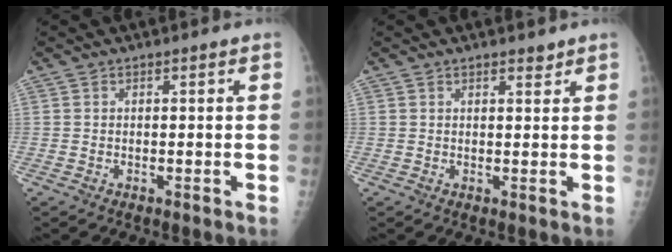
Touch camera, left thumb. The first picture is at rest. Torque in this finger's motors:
{"motor_torque": [0.20, 0.40, -0.12, -0.21, -0.01]}